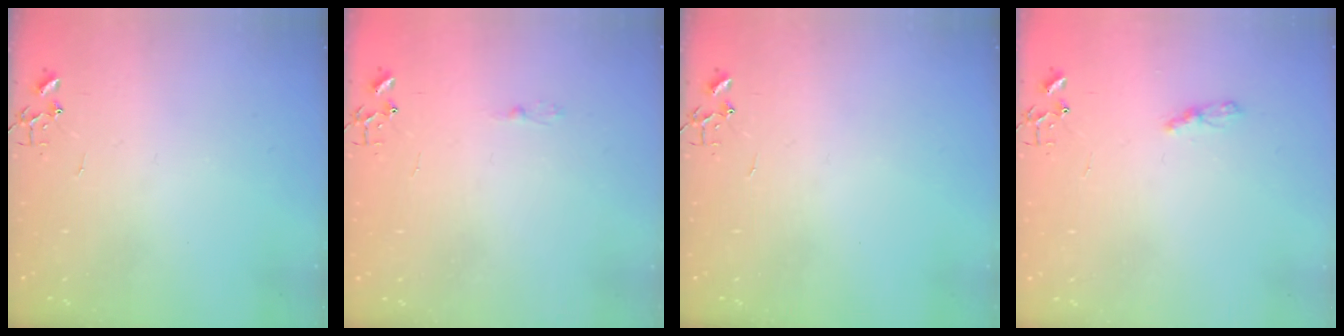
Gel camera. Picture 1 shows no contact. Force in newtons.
{"total": 2.5, "press": 2.5, "slide": 0.3}
{"total": 0.0}
{"total": 4.7, "press": 4.7, "slide": 0.4}